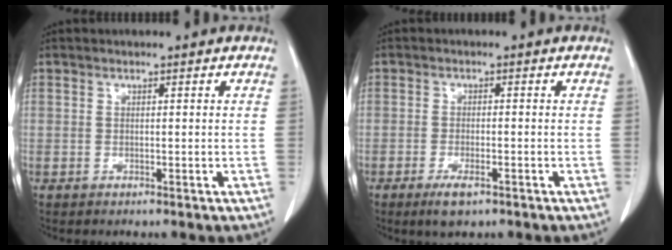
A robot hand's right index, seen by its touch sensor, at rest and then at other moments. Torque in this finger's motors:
{"motor_torque": [0.34, -0.19, 0.17, 0.04]}